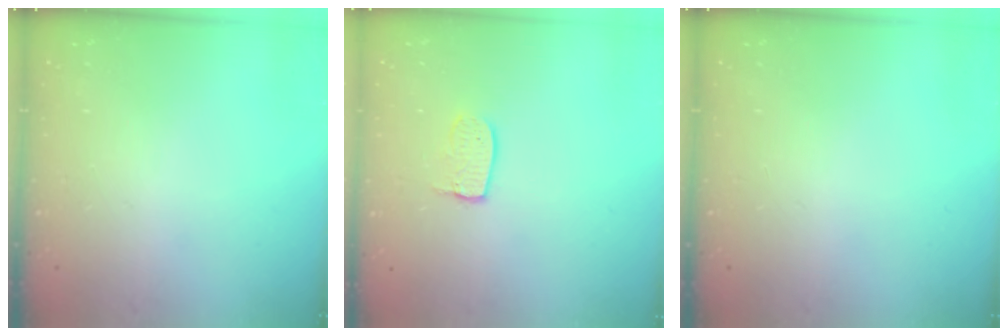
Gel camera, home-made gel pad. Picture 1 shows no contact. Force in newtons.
{"total": 5.5, "press": 5.5, "slide": 0.4}
{"total": 0.0}